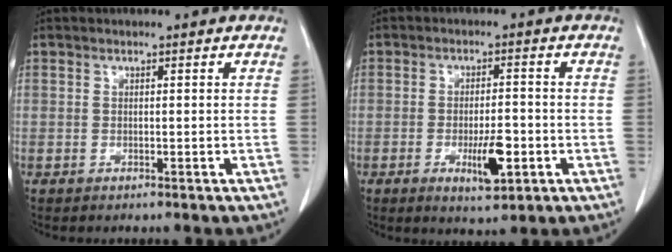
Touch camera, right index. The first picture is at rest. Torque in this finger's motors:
{"motor_torque": [0.71, -0.49, 0.12, 0.05]}